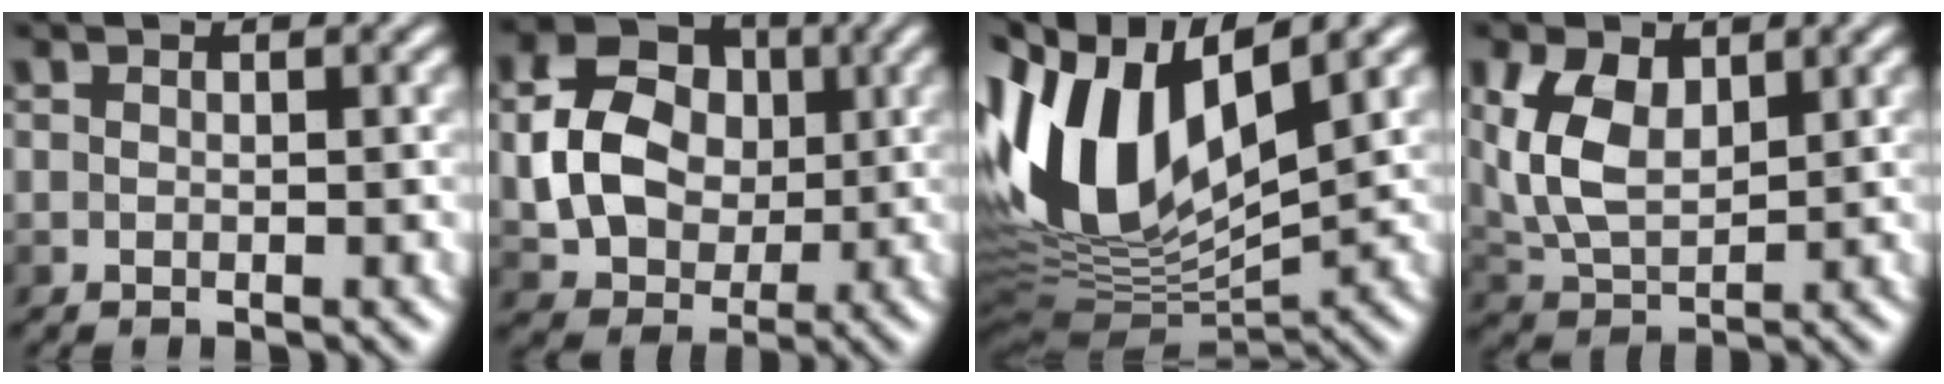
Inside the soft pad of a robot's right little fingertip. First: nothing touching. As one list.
[{"total": 8.4, "force": [-0.4, 6.7, 5.2], "torque": [-0.111, -0.001, -0.013]}, {"total": 12.8, "force": [2.1, 7.0, 10.5], "torque": [-0.222, 0.017, 0.032]}, {"total": 5.4, "force": [1.0, 3.5, 4.0], "torque": [-0.092, -0.005, 0.019]}]